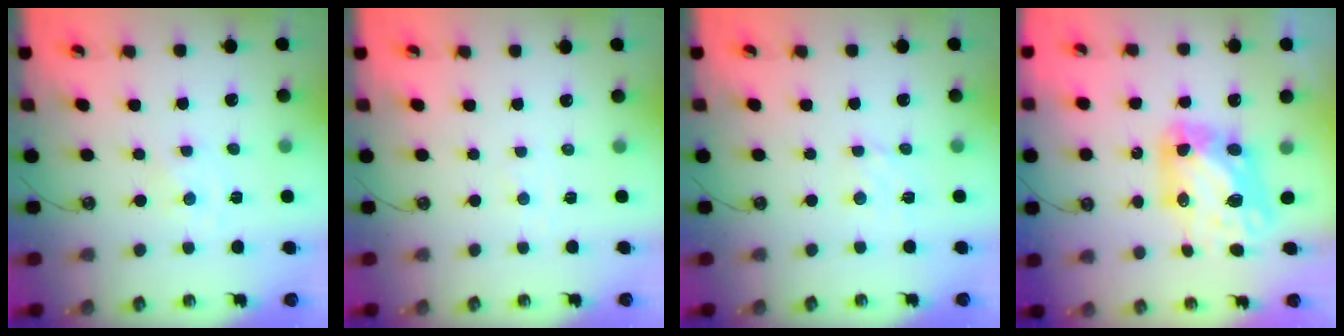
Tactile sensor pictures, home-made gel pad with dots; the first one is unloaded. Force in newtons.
{"total": 1.9, "press": 1.9, "slide": 0.3}
{"total": 3.3, "press": 3.3, "slide": 0.4}
{"total": 10.2, "press": 10.1, "slide": 1.2}